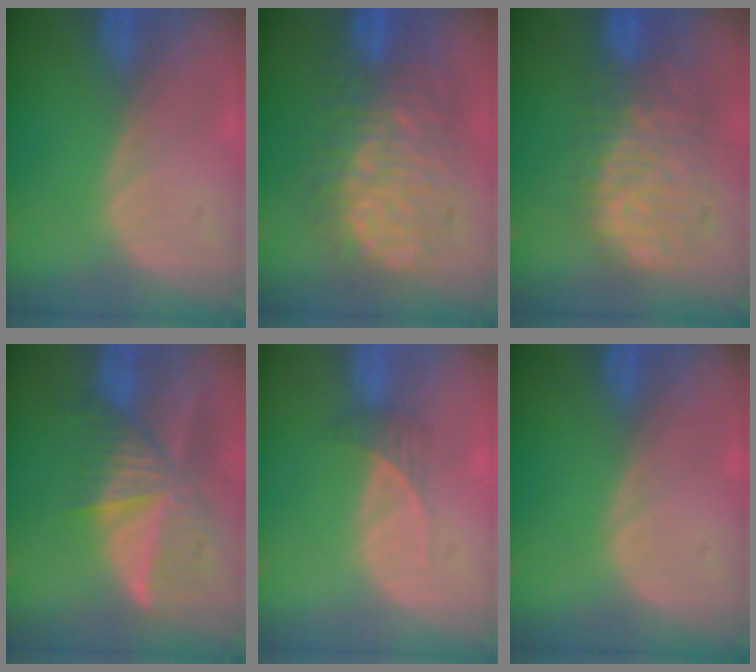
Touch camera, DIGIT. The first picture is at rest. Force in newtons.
{"total": 12.3, "press": 12.2, "slide": 1.5}
{"total": 11.0, "press": 9.6, "slide": 5.5}
{"total": 9.8, "press": 8.6, "slide": 4.6}
{"total": 2.1, "press": 1.9, "slide": 0.9}
{"total": 0.0}